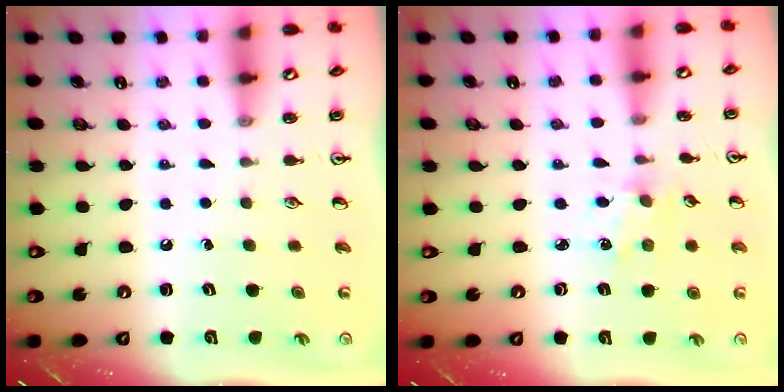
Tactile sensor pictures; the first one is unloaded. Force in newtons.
{"total": 1.2, "press": 1.2, "slide": 0.3}